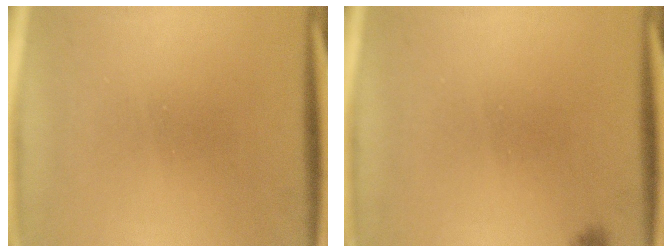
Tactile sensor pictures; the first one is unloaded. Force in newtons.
{"total": 1.0}